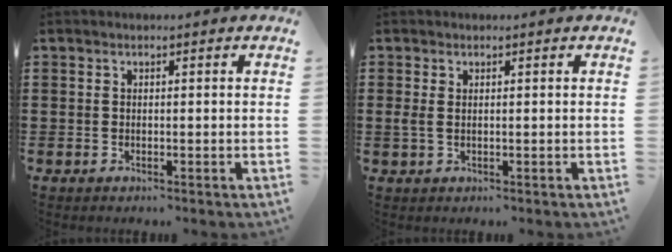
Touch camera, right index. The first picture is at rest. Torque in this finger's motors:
{"motor_torque": [0.23, 0.18, 0.02, 0.00]}